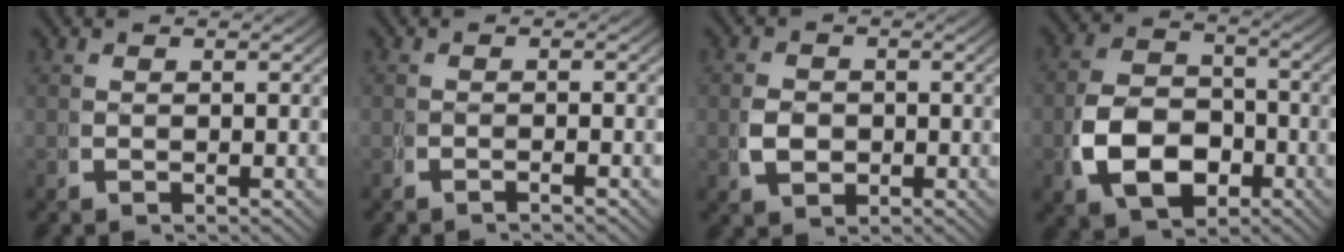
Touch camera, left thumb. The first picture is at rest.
{"total": 1.0, "force": [-0.6, -0.2, 0.8], "torque": [-0.013, 0.008, -0.016]}
{"total": 3.0, "force": [-0.3, 2.4, 1.8], "torque": [-0.039, -0.012, 0.001]}
{"total": 9.3, "force": [-1.8, 6.8, 6.1], "torque": [-0.129, -0.032, -0.015]}